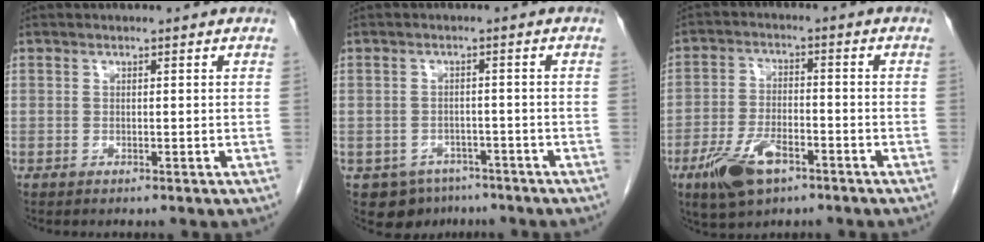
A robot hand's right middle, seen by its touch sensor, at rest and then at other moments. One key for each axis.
{"total": 5.8, "fx": -4.0, "fy": 4.1, "fz": 1.0, "tx": -0.007, "ty": 0.008, "tz": -0.052}
{"total": 8.6, "fx": -4.9, "fy": 3.6, "fz": 6.1, "tx": -0.129, "ty": -0.003, "tz": -0.085}